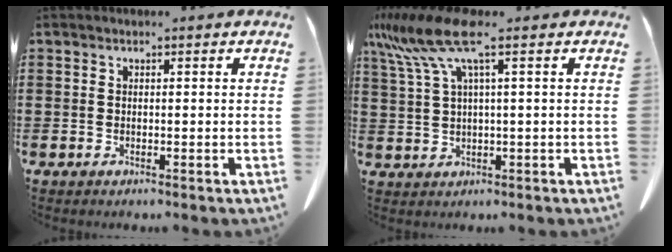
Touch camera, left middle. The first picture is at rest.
{"total": 9.4, "force": [4.3, 1.5, 8.2], "torque": [-0.202, -0.026, 0.070]}